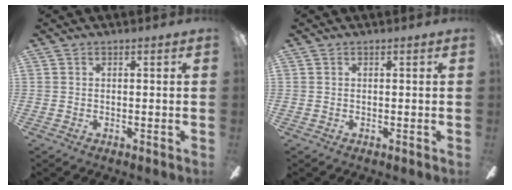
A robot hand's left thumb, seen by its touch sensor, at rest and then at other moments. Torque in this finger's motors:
{"motor_torque": [0.00, 0.00, -0.15, 0.15, 0.00]}